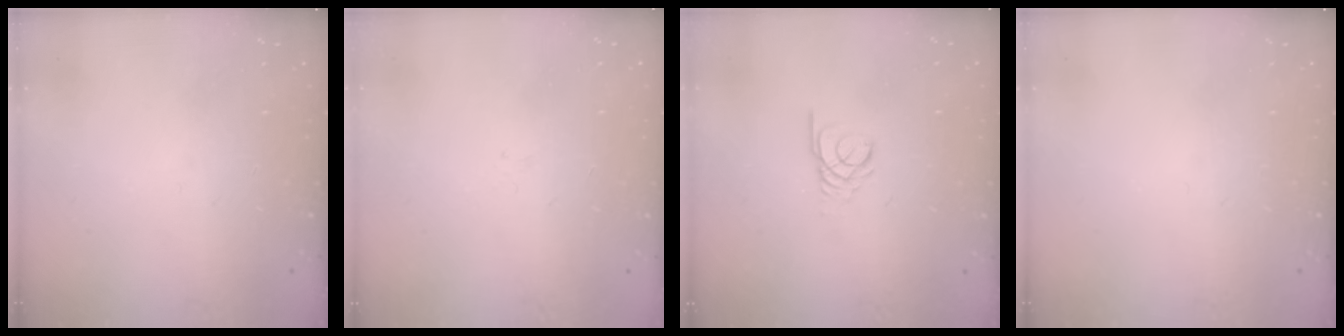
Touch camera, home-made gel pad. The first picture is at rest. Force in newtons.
{"total": 1.3, "press": 1.2, "slide": 0.5}
{"total": 2.7, "press": 2.7, "slide": 0.3}
{"total": 0.0}